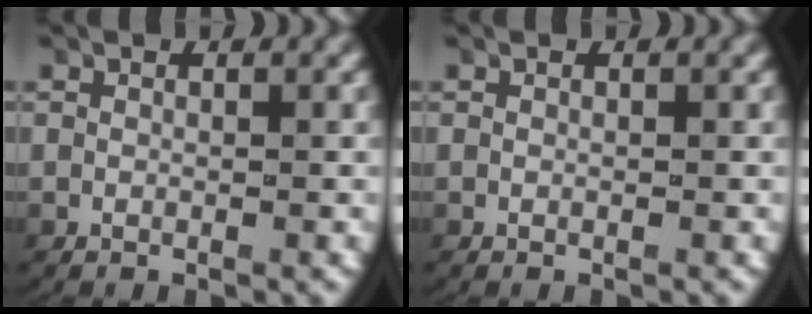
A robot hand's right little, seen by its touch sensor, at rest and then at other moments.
{"total": 0.0}